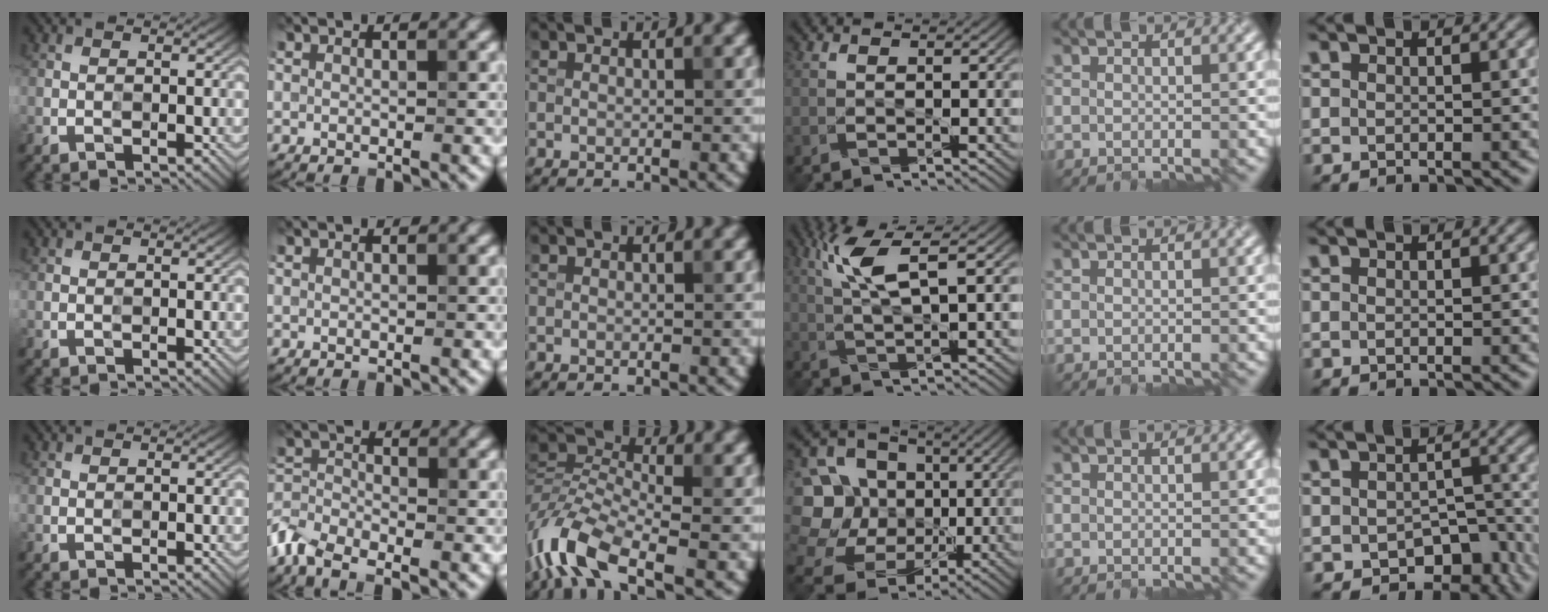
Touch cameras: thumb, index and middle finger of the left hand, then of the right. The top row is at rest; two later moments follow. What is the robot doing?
{"motion": "open", "object": "laptop"}